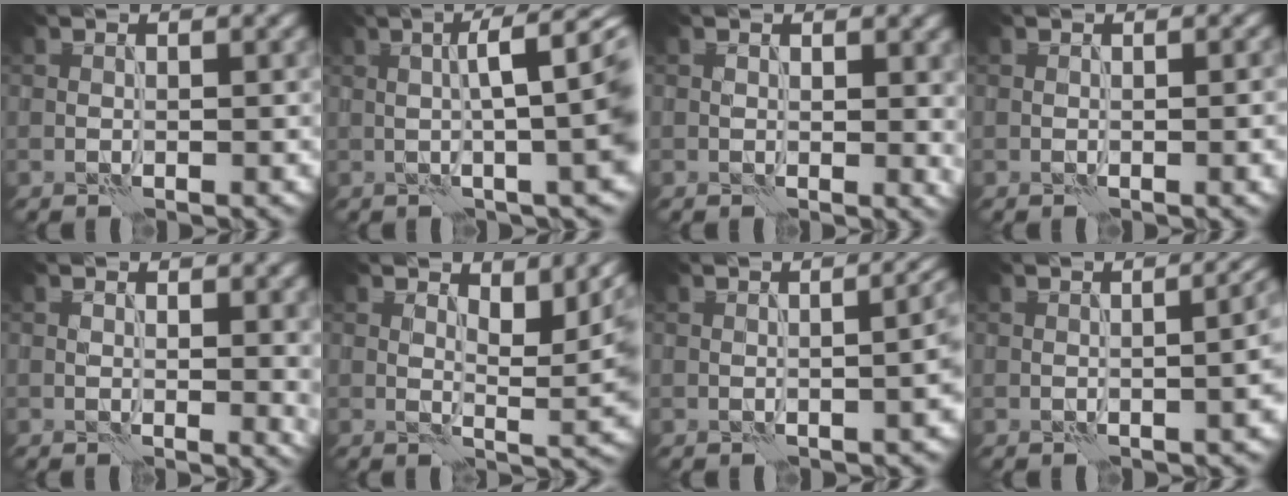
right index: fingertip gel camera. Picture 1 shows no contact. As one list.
[{"total": 9.1, "force": [1.4, 2.5, 8.6], "torque": [-0.086, 0.021, 0.013]}, {"total": 2.2, "force": [0.4, 1.2, 1.8], "torque": [-0.022, -0.003, 0.007]}, {"total": 2.0, "force": [-0.2, 0.5, 1.9], "torque": [-0.025, -0.001, -0.002]}, {"total": 2.9, "force": [0.4, 1.4, 2.5], "torque": [-0.030, -0.004, 0.008]}, {"total": 5.2, "force": [2.0, 1.4, 4.6], "torque": [-0.063, -0.002, 0.032]}, {"total": 4.9, "force": [-0.3, 2.2, 4.4], "torque": [-0.023, 0.008, 0.002]}, {"total": 5.6, "force": [-0.3, 2.6, 4.9], "torque": [-0.019, 0.016, -0.001]}]